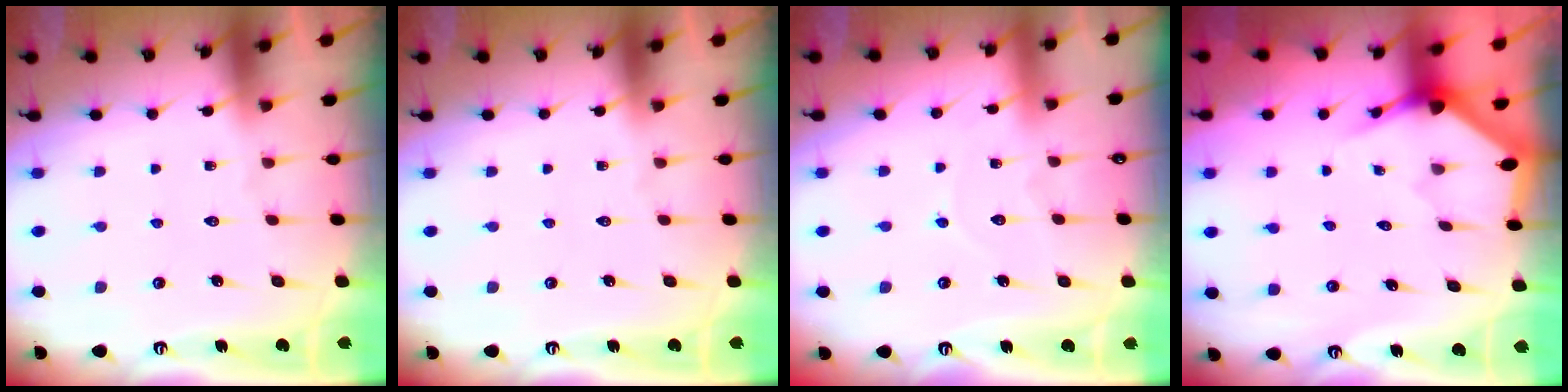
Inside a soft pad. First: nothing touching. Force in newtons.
{"total": 0.0}
{"total": 5.2, "press": 5.1, "slide": 0.5}
{"total": 3.2, "press": 3.2, "slide": 0.1}